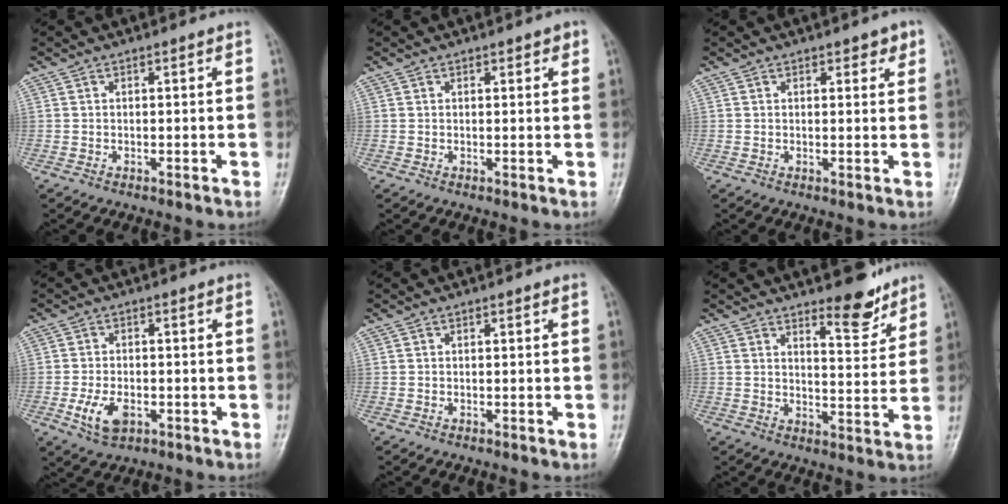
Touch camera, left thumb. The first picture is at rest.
{"total": 1.6, "force": [1.0, 0.7, 1.0], "torque": [-0.003, -0.002, 0.009]}
{"total": 2.6, "force": [1.6, 1.2, 1.6], "torque": [-0.005, -0.006, 0.018]}
{"total": 5.8, "force": [-2.0, 3.4, 4.2], "torque": [-0.083, 0.000, -0.033]}
{"total": 0.0}
{"total": 7.2, "force": [5.6, 2.2, 3.8], "torque": [-0.036, -0.049, 0.083]}